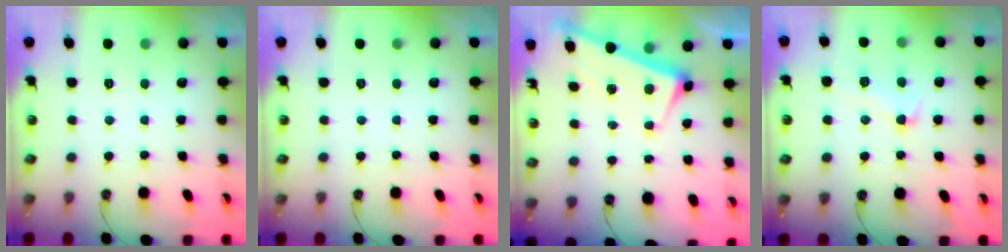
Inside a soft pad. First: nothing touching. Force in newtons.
{"total": 0.0}
{"total": 2.7, "press": 2.7, "slide": 0.4}
{"total": 3.2, "press": 3.1, "slide": 0.9}